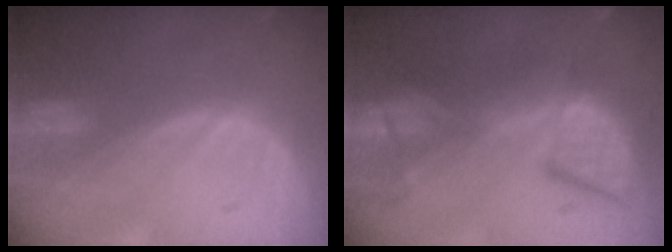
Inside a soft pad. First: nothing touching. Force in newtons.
{"total": 10.4, "press": 9.8, "slide": 3.4}